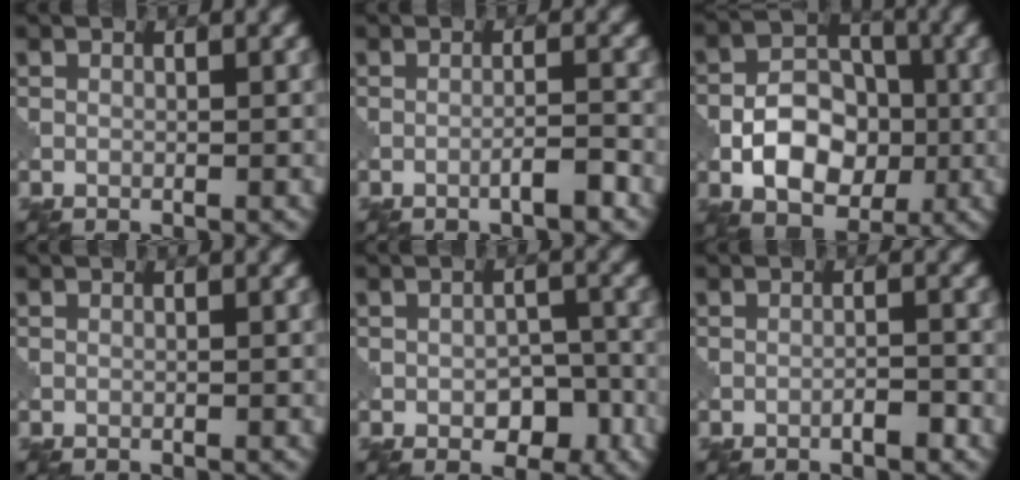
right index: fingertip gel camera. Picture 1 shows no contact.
{"total": 1.9, "force": [-1.1, 0.1, 1.5], "torque": [-0.021, 0.008, -0.022]}
{"total": 6.8, "force": [-1.8, 4.7, 4.6], "torque": [-0.068, 0.003, -0.029]}
{"total": 0.0}
{"total": 3.9, "force": [-1.4, 2.4, 2.8], "torque": [-0.037, -0.004, -0.017]}
{"total": 1.3, "force": [-0.8, 0.2, 0.9], "torque": [-0.015, 0.002, -0.016]}